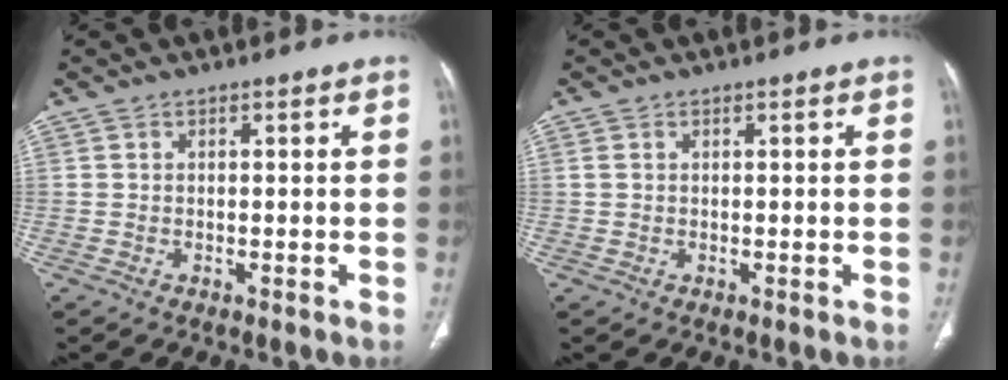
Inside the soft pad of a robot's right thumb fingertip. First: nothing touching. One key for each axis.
{"total": 0.8, "fx": 0.4, "fy": 0.5, "fz": 0.5, "tx": -0.013, "ty": 0.009, "tz": 0.012}